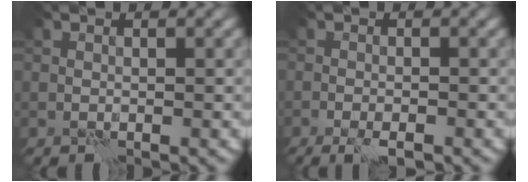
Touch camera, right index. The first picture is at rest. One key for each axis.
{"total": 2.5, "fx": -1.7, "fy": 0.6, "fz": 1.8, "tx": -0.034, "ty": 0.000, "tz": -0.029}